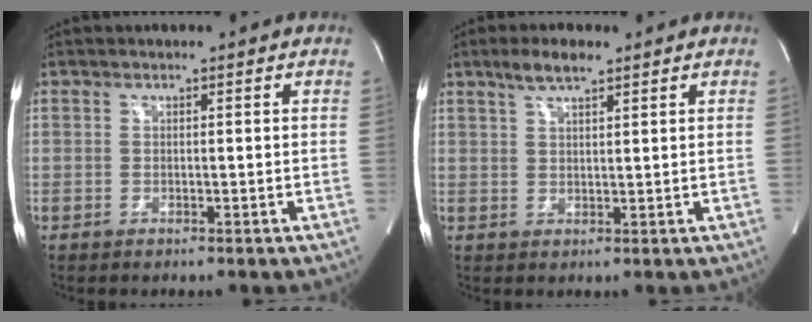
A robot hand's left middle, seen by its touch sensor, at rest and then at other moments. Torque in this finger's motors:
{"motor_torque": [0.42, -0.28, -0.01, 0.02]}